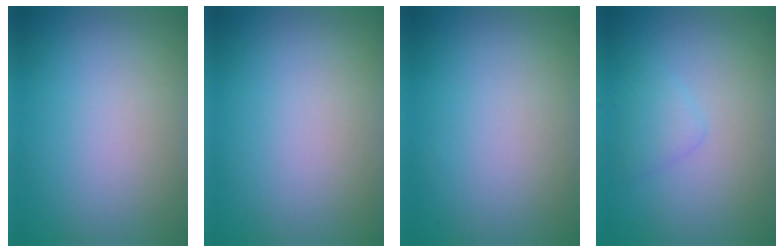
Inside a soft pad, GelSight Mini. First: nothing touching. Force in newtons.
{"total": 0.0}
{"total": 0.0}
{"total": 1.4, "press": 1.4, "slide": 0.0}